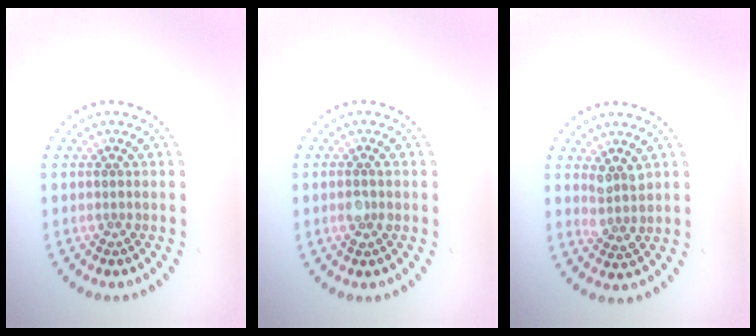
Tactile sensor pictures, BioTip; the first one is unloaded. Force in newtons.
{"total": 1.4, "press": 1.3, "slide": 0.5}
{"total": 2.0, "press": 1.6, "slide": 1.2}